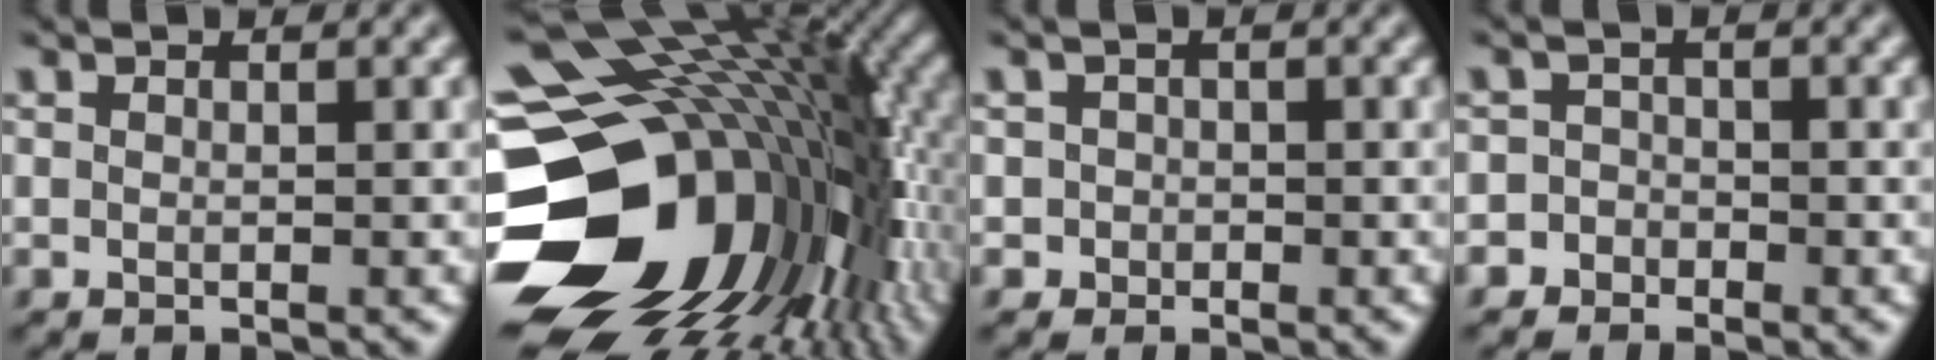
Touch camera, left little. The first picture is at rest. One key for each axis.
{"total": 20.1, "fx": -4.3, "fy": 13.7, "fz": 14.0, "tx": -0.271, "ty": -0.017, "tz": -0.059}
{"total": 1.3, "fx": -0.4, "fy": 1.2, "fz": 0.0, "tx": 0.015, "ty": -0.003, "tz": -0.005}
{"total": 3.1, "fx": -2.0, "fy": 2.3, "fz": -0.3, "tx": 0.047, "ty": 0.005, "tz": -0.043}